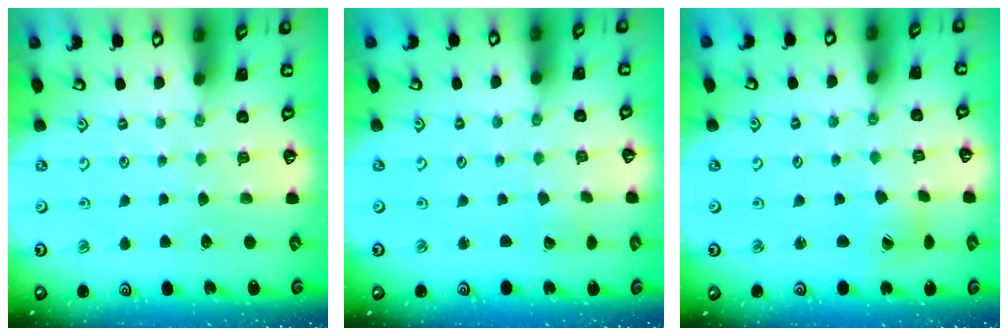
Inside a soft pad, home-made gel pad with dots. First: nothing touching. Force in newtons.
{"total": 0.5, "press": 0.5, "slide": 0.0}
{"total": 3.0, "press": 3.0, "slide": 0.4}